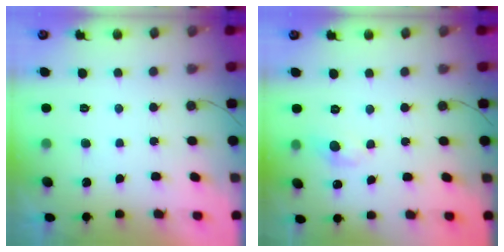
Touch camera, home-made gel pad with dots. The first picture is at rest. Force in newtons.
{"total": 3.4, "press": 3.4, "slide": 0.4}